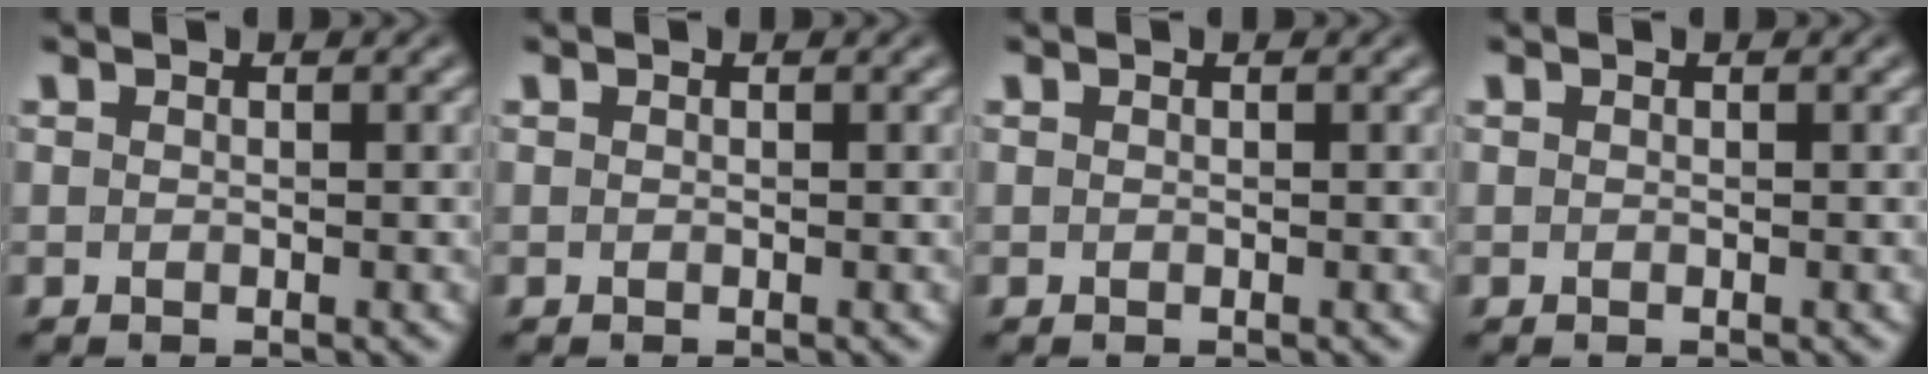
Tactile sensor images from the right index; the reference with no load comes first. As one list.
[{"total": 0.0}, {"total": 0.0}, {"total": 0.0}]